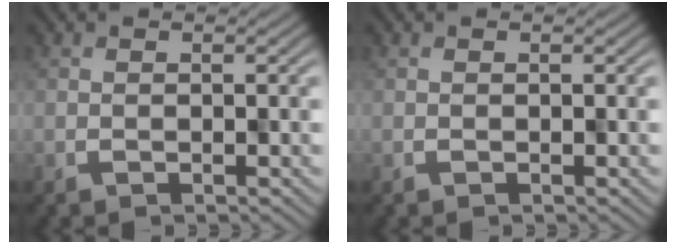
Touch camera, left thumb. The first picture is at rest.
{"total": 0.0}